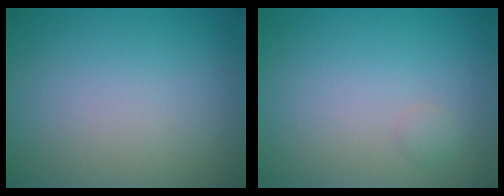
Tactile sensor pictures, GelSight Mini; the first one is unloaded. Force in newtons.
{"total": 0.6, "press": 0.6, "slide": 0.0}